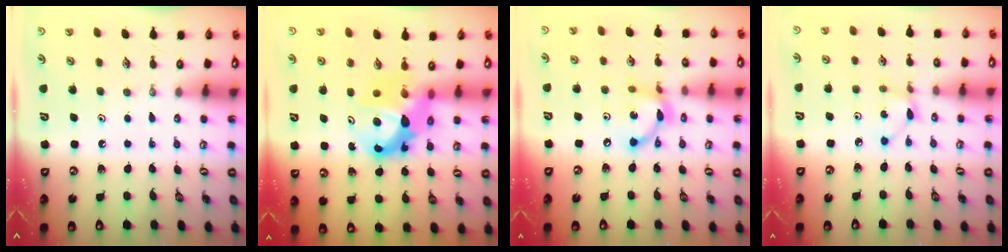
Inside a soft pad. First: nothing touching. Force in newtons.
{"total": 10.5, "press": 10.4, "slide": 0.9}
{"total": 11.7, "press": 11.6, "slide": 0.6}
{"total": 2.4, "press": 2.4, "slide": 0.3}